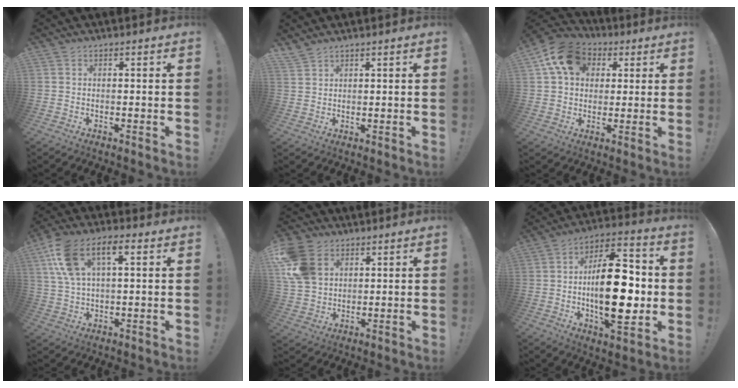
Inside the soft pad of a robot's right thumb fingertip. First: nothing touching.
{"total": 3.6, "force": [3.0, 1.9, 0.8], "torque": [-0.010, -0.022, 0.057]}
{"total": 14.0, "force": [5.0, 10.8, 7.3], "torque": [-0.104, -0.011, 0.100]}
{"total": 13.2, "force": [5.2, 6.7, 10.1], "torque": [-0.186, 0.003, 0.096]}
{"total": 13.8, "force": [5.2, 10.3, 7.5], "torque": [-0.147, -0.013, 0.108]}
{"total": 22.9, "force": [-1.6, 10.4, 20.4], "torque": [-0.332, 0.002, -0.025]}